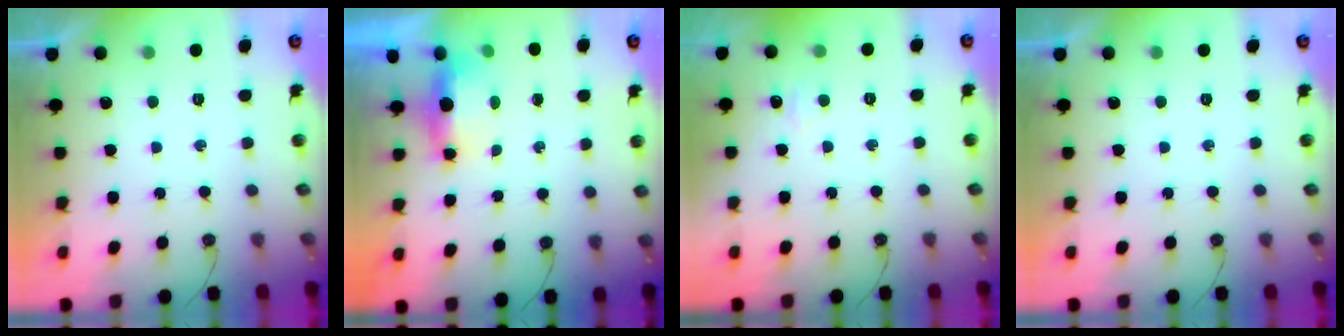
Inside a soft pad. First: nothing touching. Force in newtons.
{"total": 5.0, "press": 4.9, "slide": 1.2}
{"total": 3.5, "press": 2.8, "slide": 2.2}
{"total": 0.0}